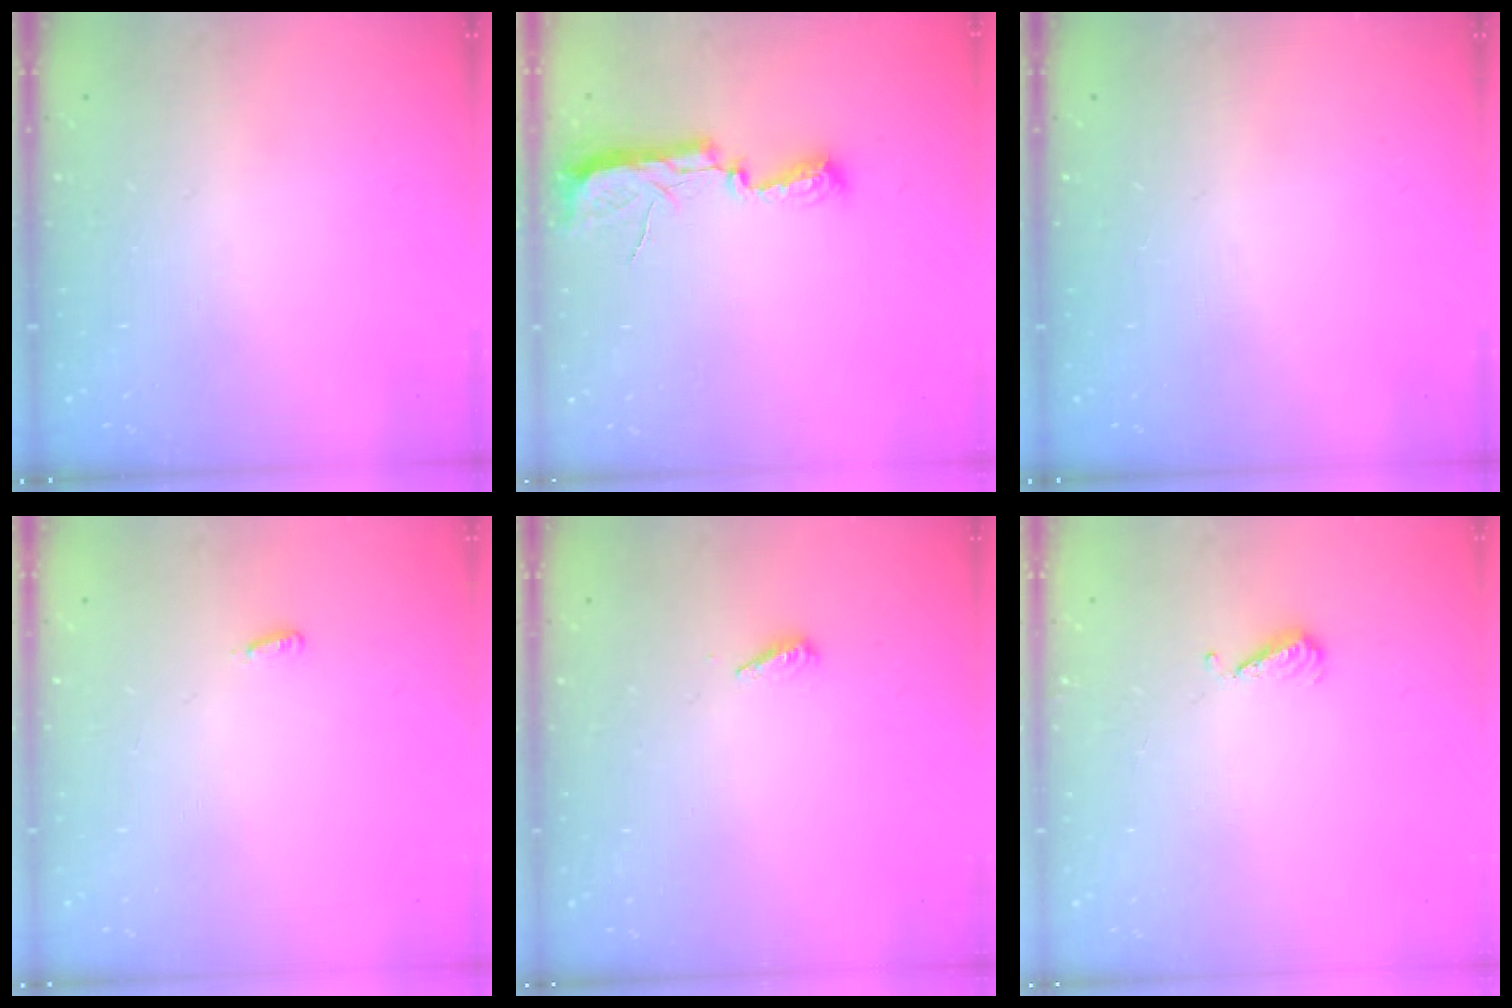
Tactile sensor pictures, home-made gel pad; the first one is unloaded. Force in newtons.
{"total": 7.9, "press": 7.8, "slide": 0.8}
{"total": 0.0}
{"total": 2.7, "press": 2.6, "slide": 0.9}
{"total": 2.9, "press": 2.9, "slide": 0.3}
{"total": 4.8, "press": 4.7, "slide": 0.9}